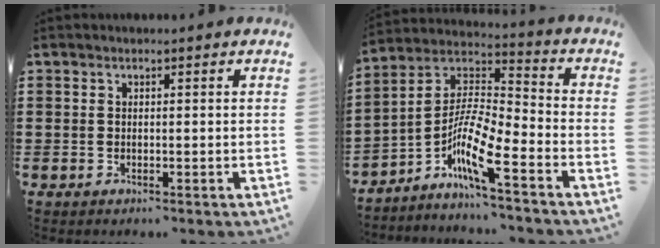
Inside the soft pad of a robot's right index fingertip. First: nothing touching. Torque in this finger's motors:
{"motor_torque": [0.36, 0.03, 0.42, 0.09]}